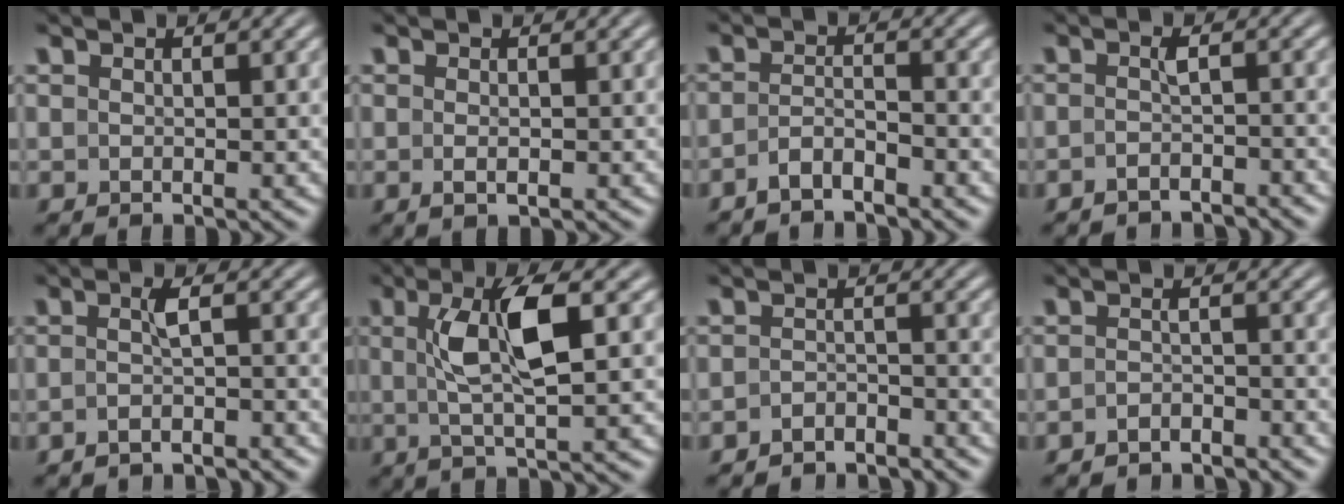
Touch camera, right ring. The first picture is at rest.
{"total": 1.0, "force": [-0.4, -0.1, 0.9], "torque": [-0.019, -0.005, -0.001]}
{"total": 2.8, "force": [-2.5, 0.8, 0.9], "torque": [-0.021, -0.008, -0.042]}
{"total": 3.0, "force": [-2.9, 0.1, 0.7], "torque": [-0.018, -0.010, -0.042]}
{"total": 3.1, "force": [-2.8, -0.1, 1.4], "torque": [-0.028, -0.011, -0.038]}
{"total": 5.5, "force": [0.8, 0.8, 5.4], "torque": [-0.095, 0.003, 0.015]}
{"total": 3.7, "force": [-3.7, 0.5, 0.1], "torque": [-0.002, -0.011, -0.060]}
{"total": 3.4, "force": [-3.4, 0.5, 0.3], "torque": [-0.005, -0.010, -0.056]}